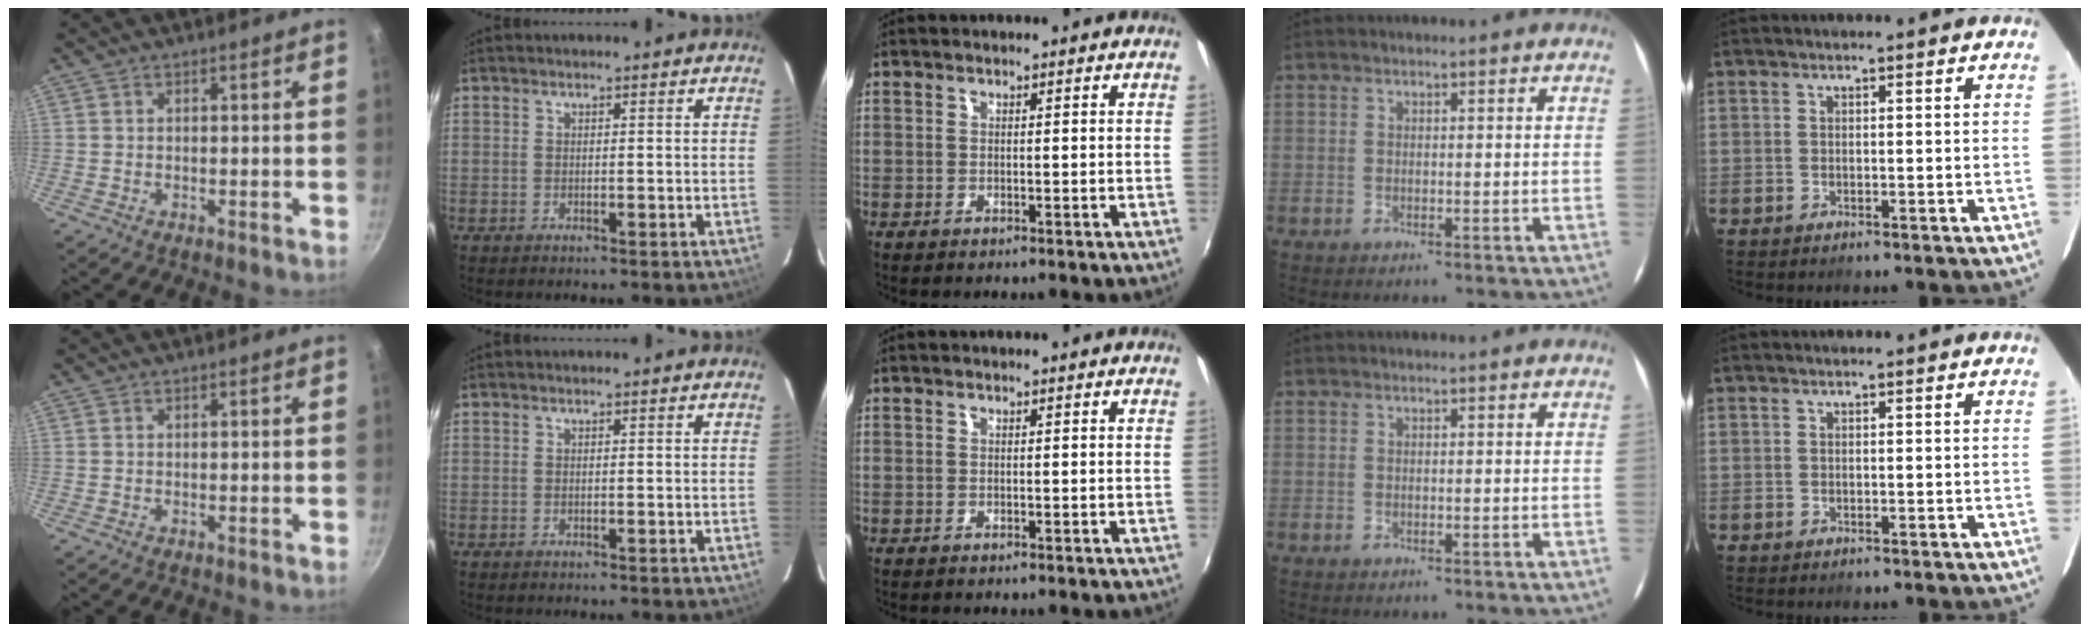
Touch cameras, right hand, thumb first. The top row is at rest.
{}